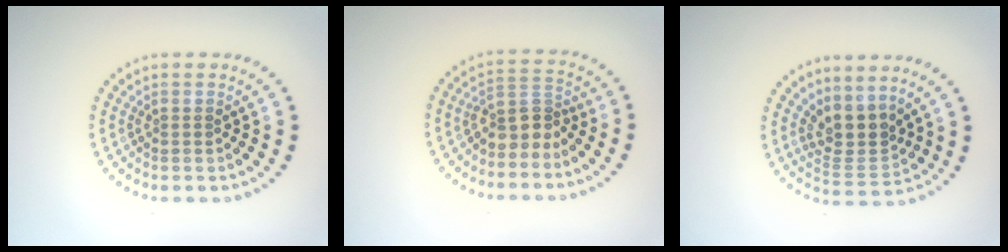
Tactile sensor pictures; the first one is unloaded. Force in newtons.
{"total": 3.0, "press": 2.3, "slide": 1.8}
{"total": 3.3, "press": 2.5, "slide": 2.1}